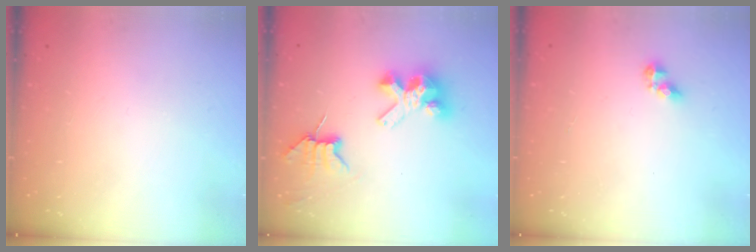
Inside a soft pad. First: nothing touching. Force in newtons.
{"total": 8.4, "press": 8.4, "slide": 0.6}
{"total": 4.9, "press": 4.8, "slide": 0.6}